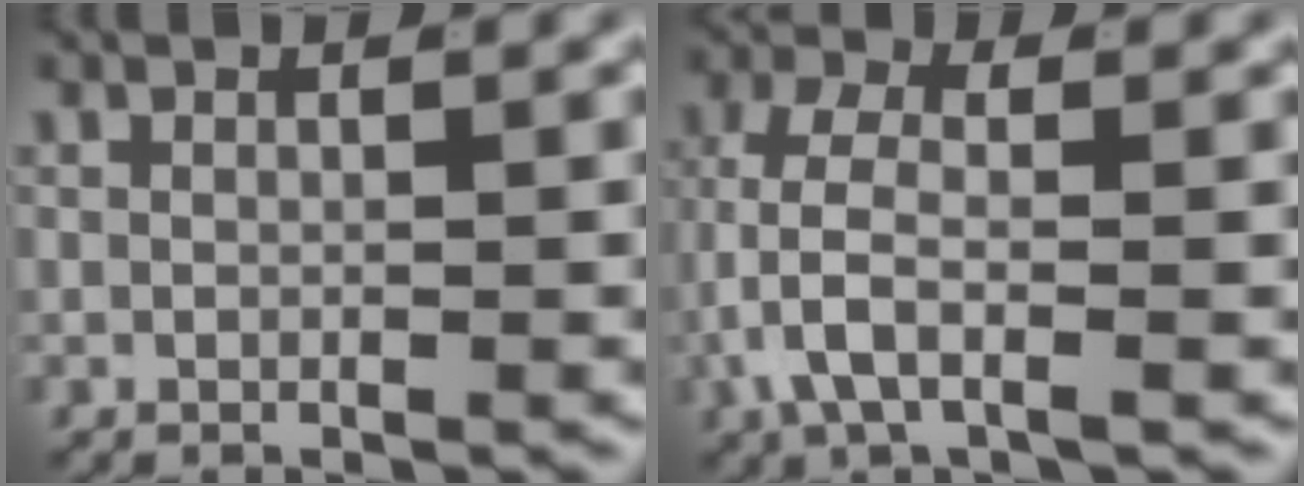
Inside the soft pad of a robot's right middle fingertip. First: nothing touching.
{"total": 5.2, "force": [-1.0, 2.5, 4.4], "torque": [-0.109, -0.017, -0.013]}